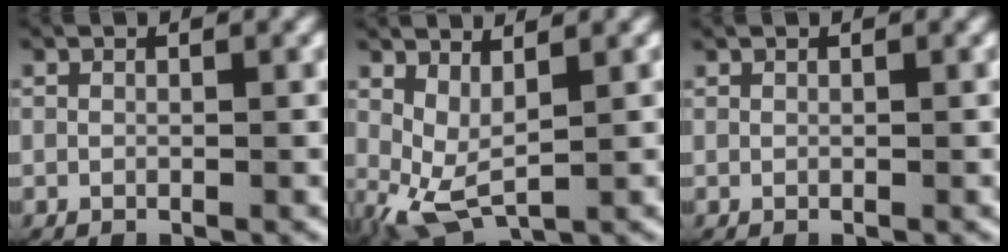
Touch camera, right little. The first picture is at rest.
{"total": 4.2, "force": [-0.5, 2.5, 3.4], "torque": [-0.070, -0.034, 0.008]}
{"total": 0.0}